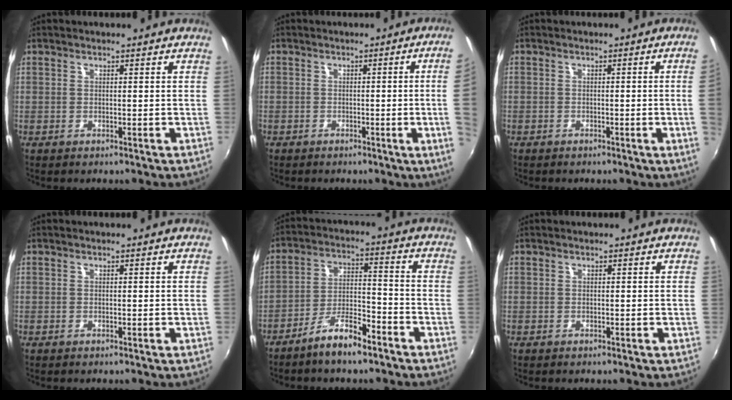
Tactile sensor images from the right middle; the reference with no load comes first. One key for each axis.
{"total": 8.2, "fx": -0.4, "fy": -0.7, "fz": 8.2, "tx": -0.085, "ty": -0.006, "tz": -0.003}
{"total": 2.8, "fx": -0.3, "fy": -1.4, "fz": 2.4, "tx": -0.048, "ty": -0.008, "tz": 0.003}
{"total": 0.0}
{"total": 8.1, "fx": -6.2, "fy": 2.0, "fz": 4.8, "tx": -0.099, "ty": 0.012, "tz": -0.106}
{"total": 0.0}